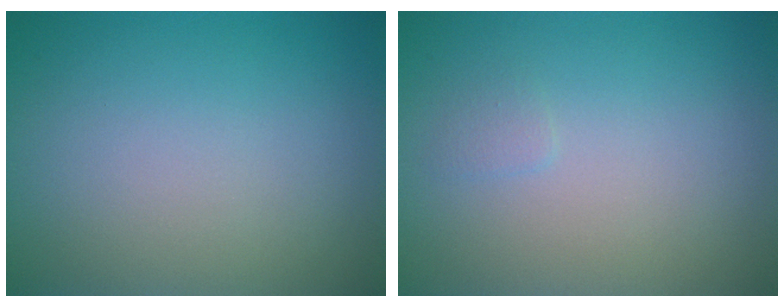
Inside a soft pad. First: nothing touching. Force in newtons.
{"total": 0.6, "press": 0.6, "slide": 0.1}